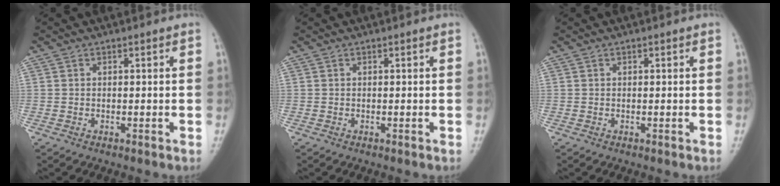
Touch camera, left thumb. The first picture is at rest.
{"total": 0.0}
{"total": 0.0}